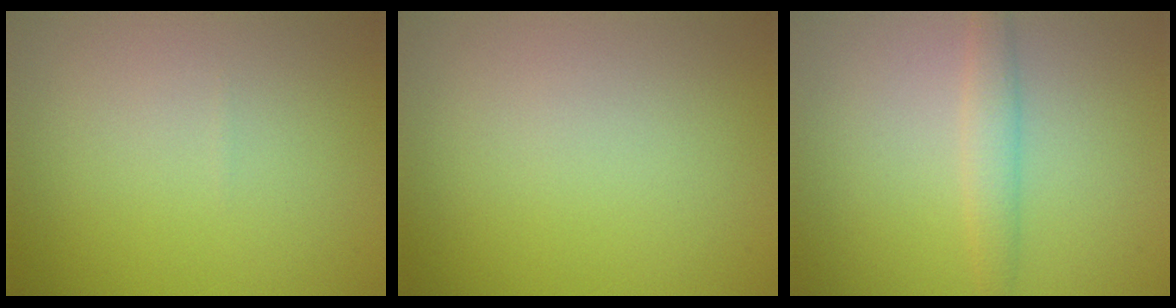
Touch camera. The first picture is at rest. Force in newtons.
{"total": 0.0}
{"total": 2.2, "press": 2.2, "slide": 0.1}